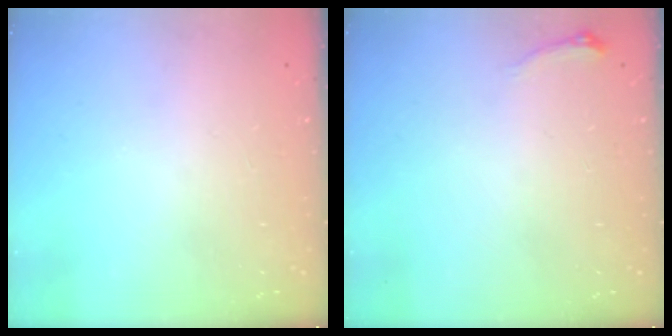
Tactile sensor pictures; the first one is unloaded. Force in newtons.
{"total": 4.5, "press": 4.3, "slide": 1.1}